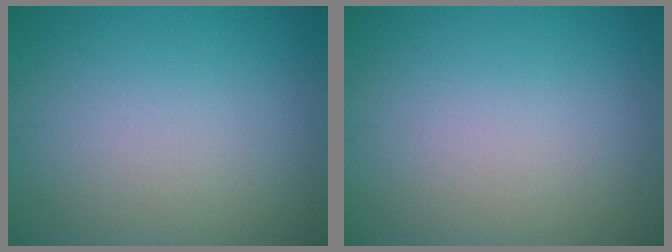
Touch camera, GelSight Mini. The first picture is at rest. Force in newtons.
{"total": 0.0}